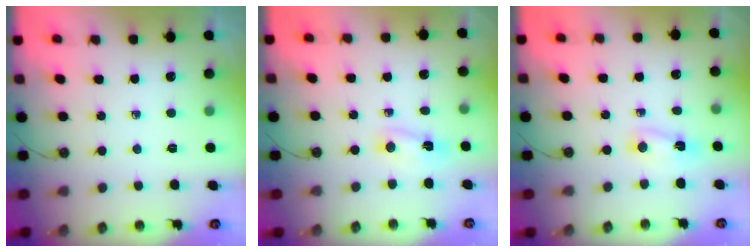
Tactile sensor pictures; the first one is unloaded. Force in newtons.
{"total": 2.4, "press": 2.4, "slide": 0.6}
{"total": 2.4, "press": 2.4, "slide": 0.6}